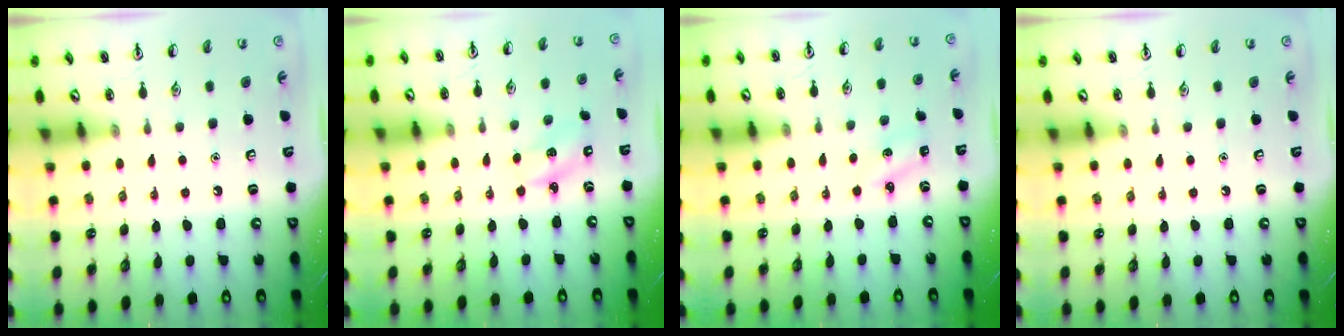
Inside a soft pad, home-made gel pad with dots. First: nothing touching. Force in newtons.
{"total": 2.1, "press": 2.0, "slide": 0.7}
{"total": 1.8, "press": 1.7, "slide": 0.7}
{"total": 0.0}